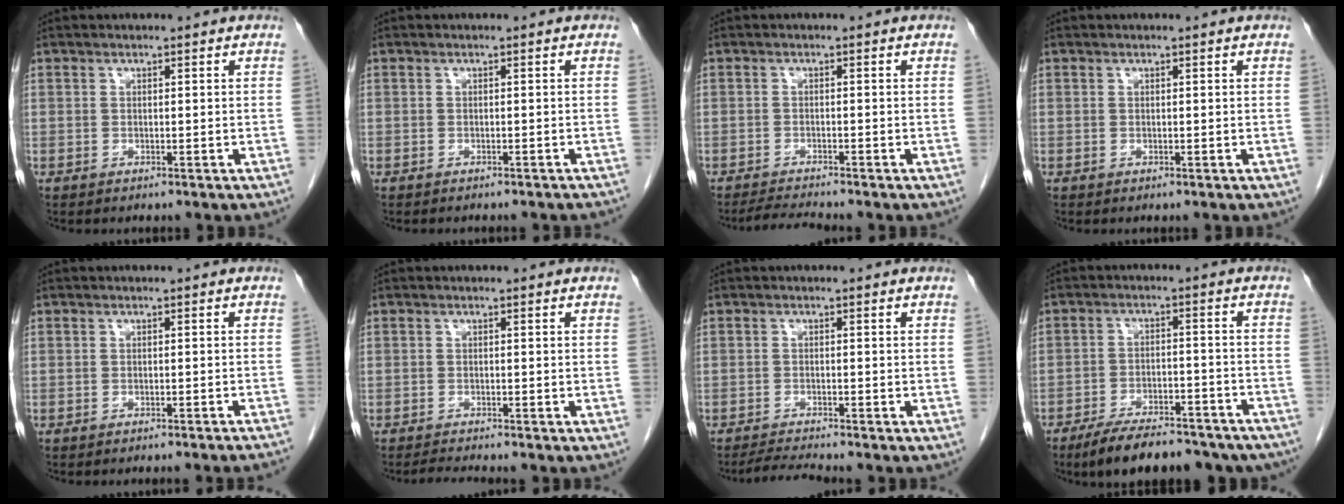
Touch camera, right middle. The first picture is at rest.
{"total": 6.7, "force": [-6.2, 1.2, 2.3], "torque": [-0.025, -0.009, -0.065]}
{"total": 2.9, "force": [-2.7, -0.8, 0.6], "torque": [-0.020, -0.018, -0.049]}
{"total": 0.0}
{"total": 7.4, "force": [-6.9, -0.8, 2.5], "torque": [-0.015, -0.014, -0.079]}
{"total": 2.0, "force": [-1.8, -0.6, 0.4], "torque": [-0.015, -0.011, -0.034]}
{"total": 2.9, "force": [-2.7, -1.0, 0.5], "torque": [-0.020, -0.019, -0.051]}
{"total": 17.6, "force": [-14.8, 5.0, 8.0], "torque": [-0.104, 0.007, -0.205]}